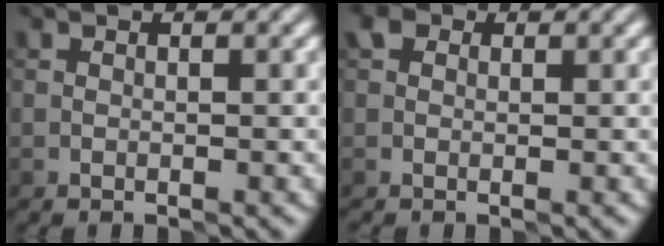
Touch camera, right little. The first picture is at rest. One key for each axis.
{"total": 0.9, "fx": 0.2, "fy": 0.8, "fz": 0.2, "tx": 0.000, "ty": 0.005, "tz": -0.002}